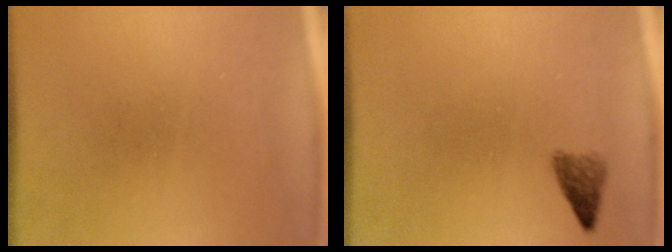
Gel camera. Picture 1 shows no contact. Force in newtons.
{"total": 1.9}